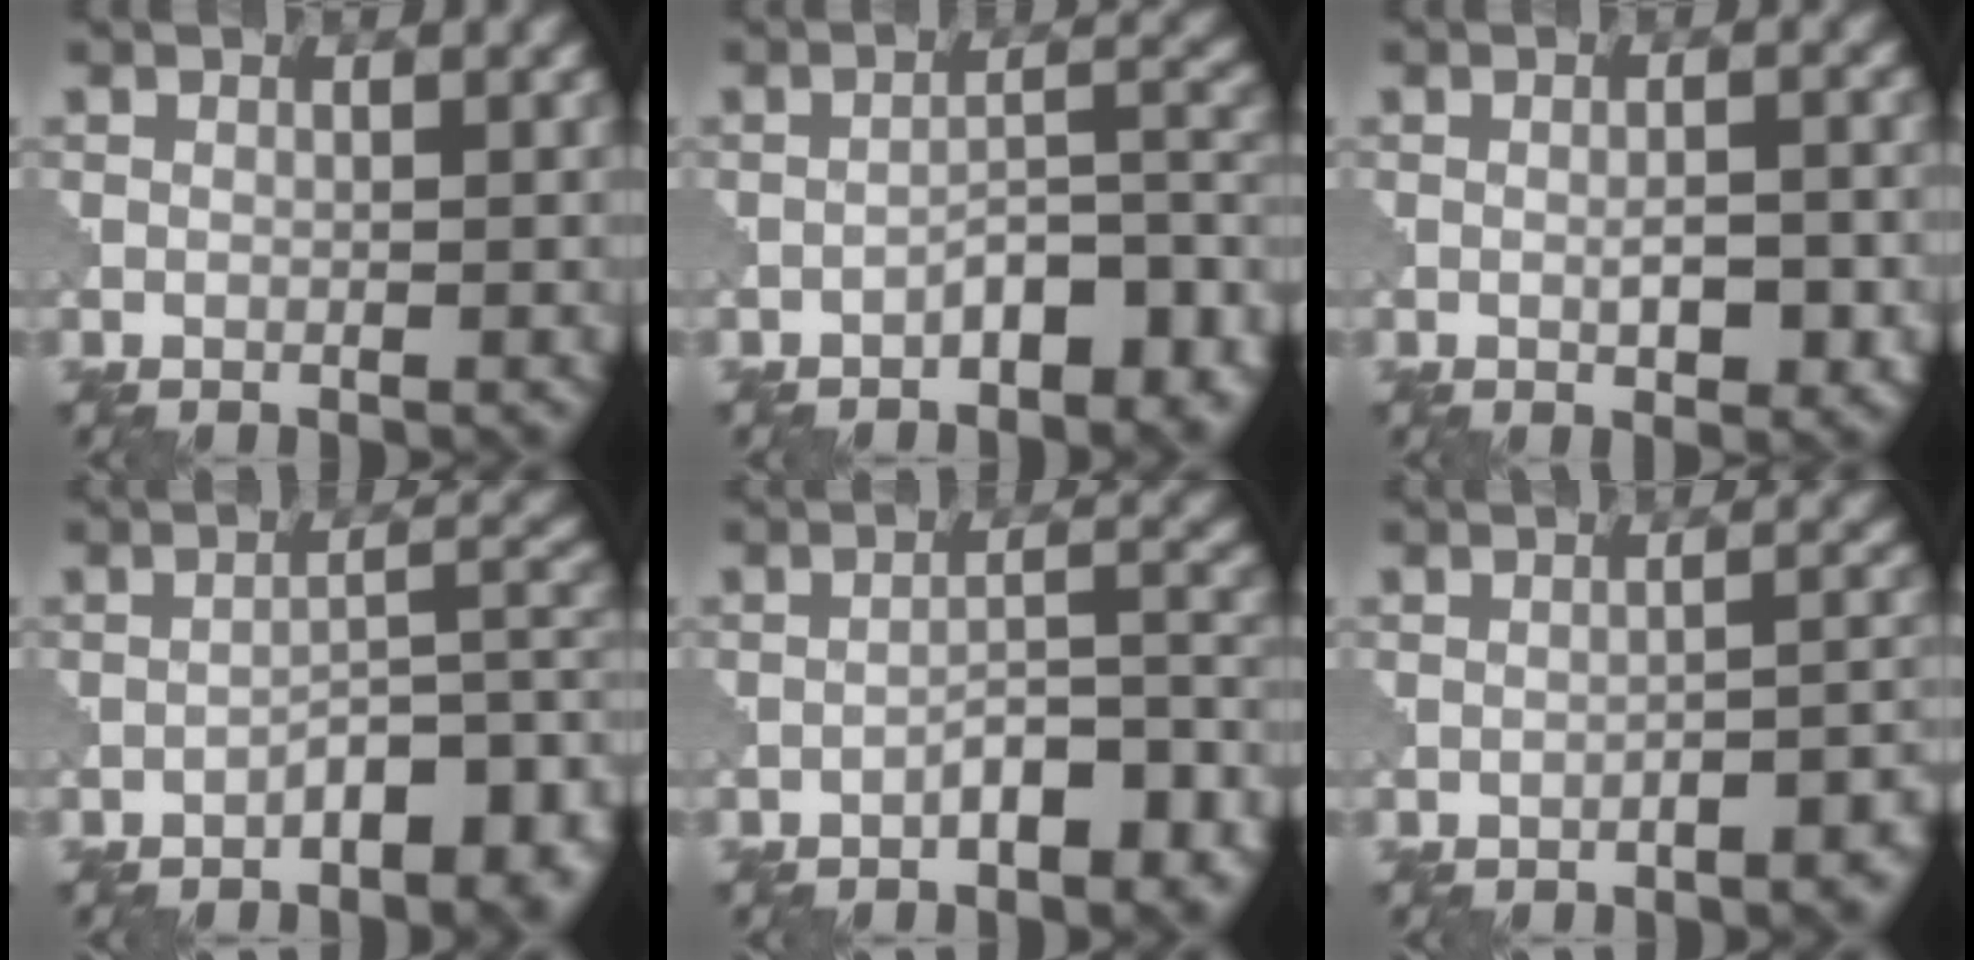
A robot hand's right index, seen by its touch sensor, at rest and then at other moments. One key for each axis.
{"total": 5.4, "fx": -3.3, "fy": 2.2, "fz": 3.7, "tx": -0.046, "ty": 0.017, "tz": -0.048}
{"total": 2.8, "fx": -0.6, "fy": 1.1, "fz": 2.5, "tx": -0.040, "ty": 0.000, "tz": -0.005}
{"total": 5.8, "fx": -3.2, "fy": 2.3, "fz": 4.3, "tx": -0.051, "ty": 0.016, "tz": -0.046}
{"total": 4.8, "fx": -2.9, "fy": 1.7, "fz": 3.4, "tx": -0.047, "ty": 0.014, "tz": -0.043}
{"total": 3.2, "fx": -2.0, "fy": 1.1, "fz": 2.2, "tx": -0.029, "ty": 0.007, "tz": -0.027}